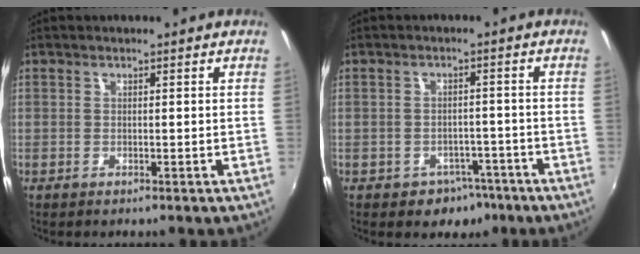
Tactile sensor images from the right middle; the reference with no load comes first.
{"total": 5.4, "force": [-3.3, 4.1, 1.3], "torque": [-0.031, 0.012, -0.033]}